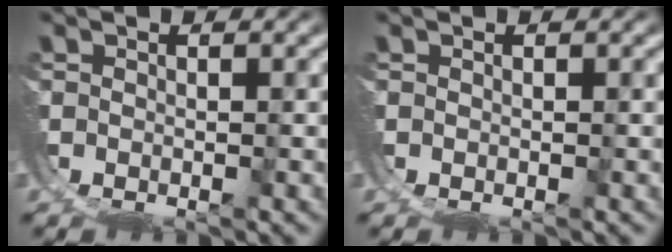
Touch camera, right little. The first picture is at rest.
{"total": 0.0}